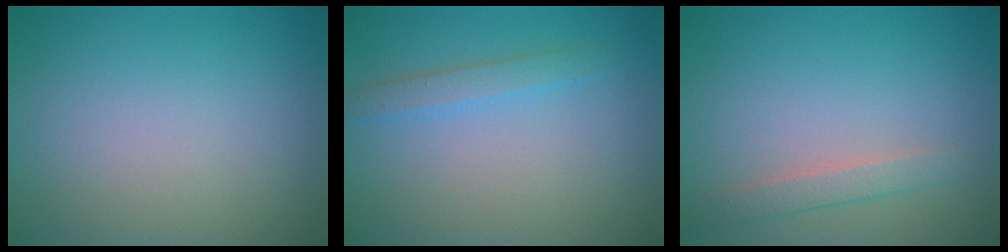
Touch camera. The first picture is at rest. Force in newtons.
{"total": 1.7, "press": 1.7, "slide": 0.0}
{"total": 1.6, "press": 1.6, "slide": 0.2}